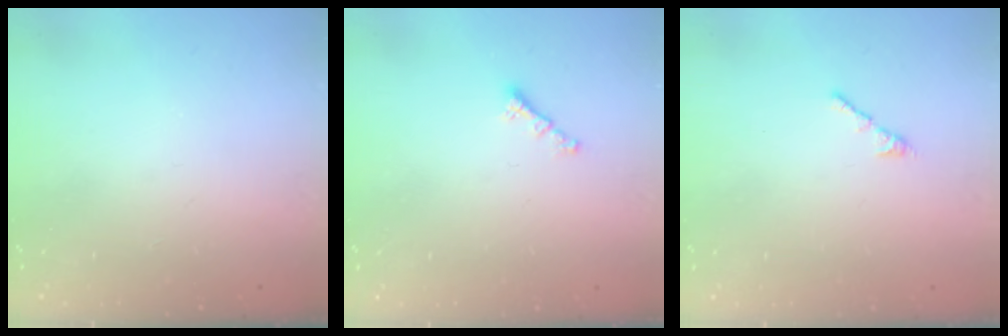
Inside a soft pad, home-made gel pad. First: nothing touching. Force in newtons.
{"total": 0.6, "press": 0.5, "slide": 0.4}
{"total": 2.7, "press": 2.6, "slide": 0.7}